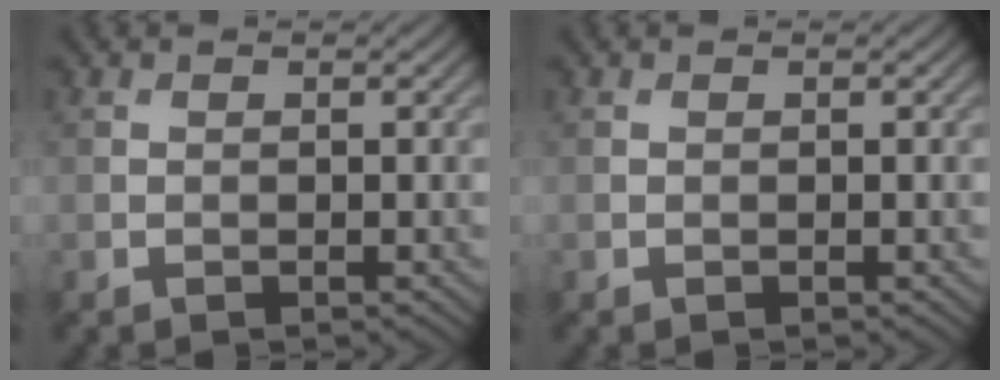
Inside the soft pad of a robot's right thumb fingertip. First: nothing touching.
{"total": 0.0}